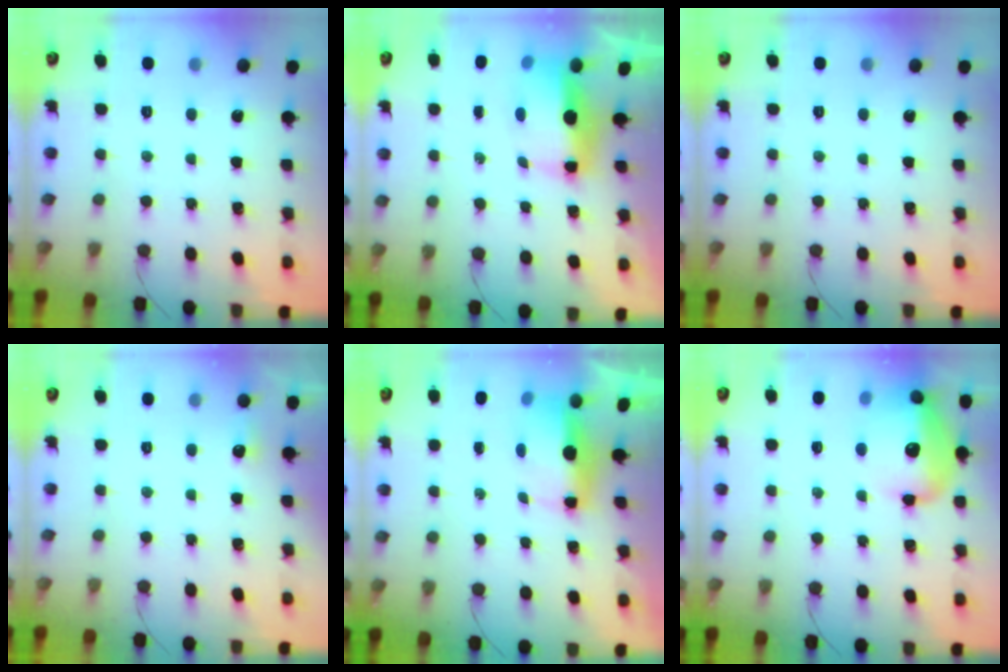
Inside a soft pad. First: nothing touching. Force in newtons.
{"total": 15.0, "press": 10.8, "slide": 10.3}
{"total": 0.0}
{"total": 4.0, "press": 3.6, "slide": 1.8}
{"total": 5.9, "press": 5.8, "slide": 0.7}
{"total": 17.8, "press": 17.6, "slide": 2.4}